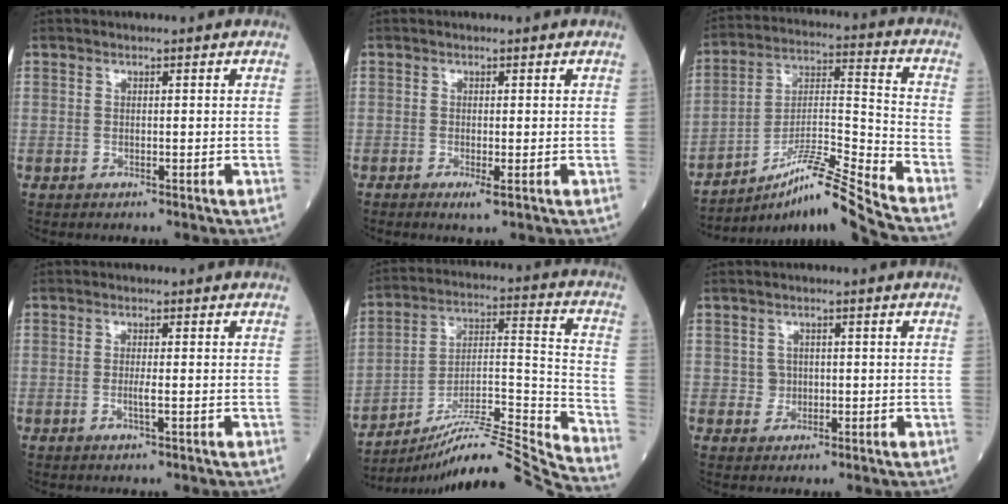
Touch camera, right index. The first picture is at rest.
{"total": 1.5, "force": [-0.7, 0.1, 1.4], "torque": [-0.021, -0.004, -0.012]}
{"total": 13.8, "force": [-11.2, -2.1, 7.7], "torque": [-0.136, 0.009, -0.195]}
{"total": 1.6, "force": [-0.4, -0.1, 1.6], "torque": [-0.033, -0.003, -0.009]}
{"total": 20.0, "force": [-18.5, -2.9, 7.2], "torque": [-0.127, 0.013, -0.304]}
{"total": 1.9, "force": [0.0, 1.8, 0.5], "torque": [-0.005, 0.004, 0.000]}